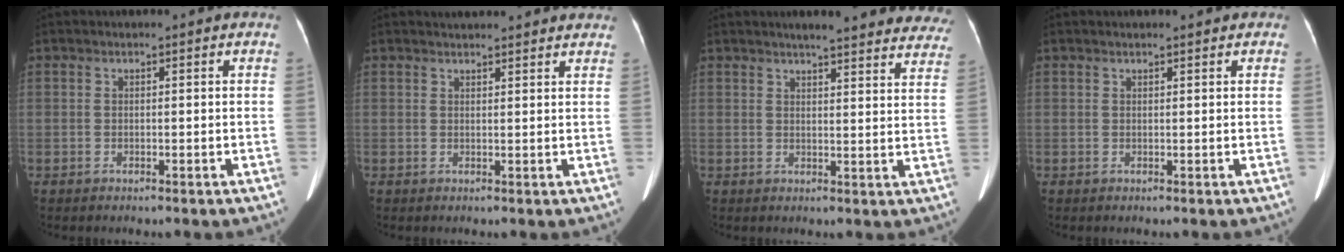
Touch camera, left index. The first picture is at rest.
{"total": 9.5, "force": [8.9, 1.6, 3.0], "torque": [-0.029, 0.025, 0.094]}
{"total": 20.5, "force": [18.5, 3.4, 8.3], "torque": [-0.091, -0.024, 0.204]}
{"total": 2.3, "force": [1.8, 0.7, 1.3], "torque": [-0.013, 0.018, 0.024]}